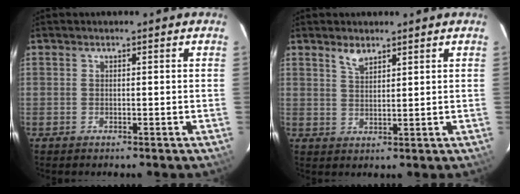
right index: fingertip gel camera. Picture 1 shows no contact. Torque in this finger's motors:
{"motor_torque": [0.14, 0.10, 0.03, 0.04]}